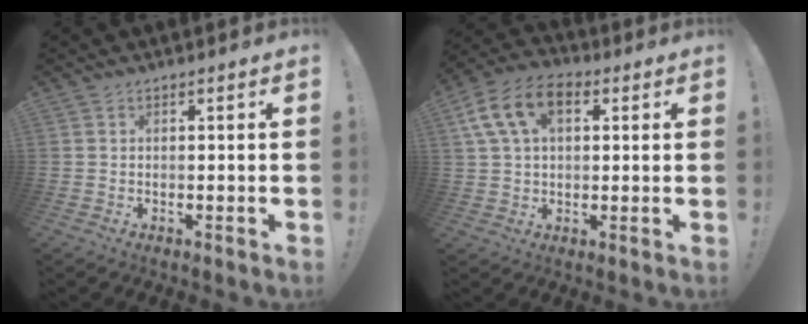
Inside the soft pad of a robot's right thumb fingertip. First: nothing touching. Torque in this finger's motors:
{"motor_torque": [0.54, 0.54, 0.54, -0.34, 0.30]}